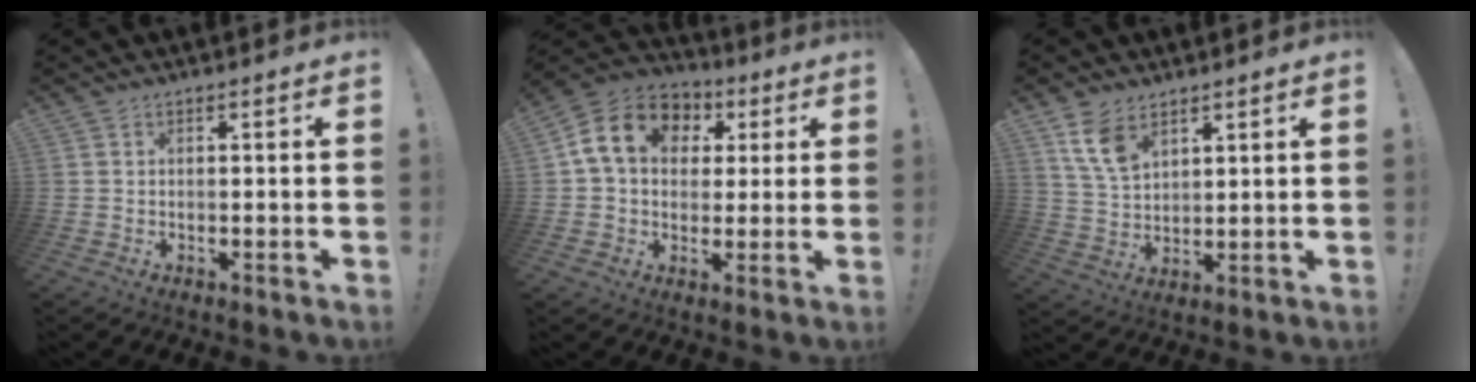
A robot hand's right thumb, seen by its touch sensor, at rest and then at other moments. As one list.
[{"total": 14.9, "force": [4.4, 11.4, 8.5], "torque": [-0.126, 0.001, 0.088]}, {"total": 9.0, "force": [5.6, 5.0, 5.0], "torque": [-0.095, -0.020, 0.109]}]